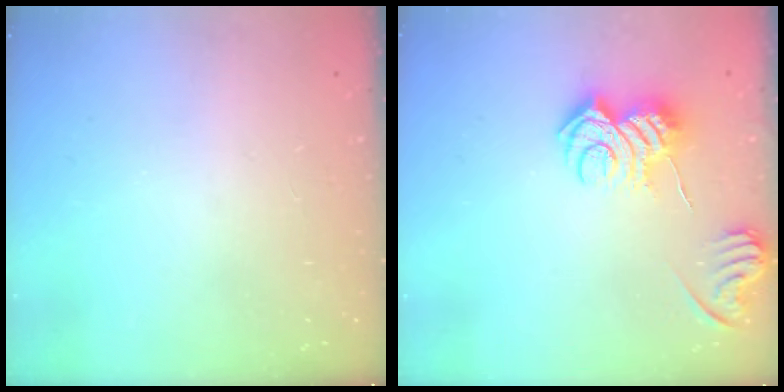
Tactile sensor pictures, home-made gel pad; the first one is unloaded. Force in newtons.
{"total": 10.2, "press": 10.2, "slide": 0.5}